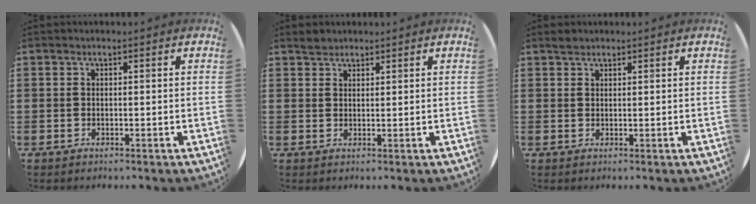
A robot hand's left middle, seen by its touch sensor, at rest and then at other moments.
{"total": 1.6, "force": [1.5, 0.5, -0.1], "torque": [0.007, 0.000, 0.027]}
{"total": 1.0, "force": [1.0, 0.3, 0.1], "torque": [-0.004, 0.003, 0.018]}